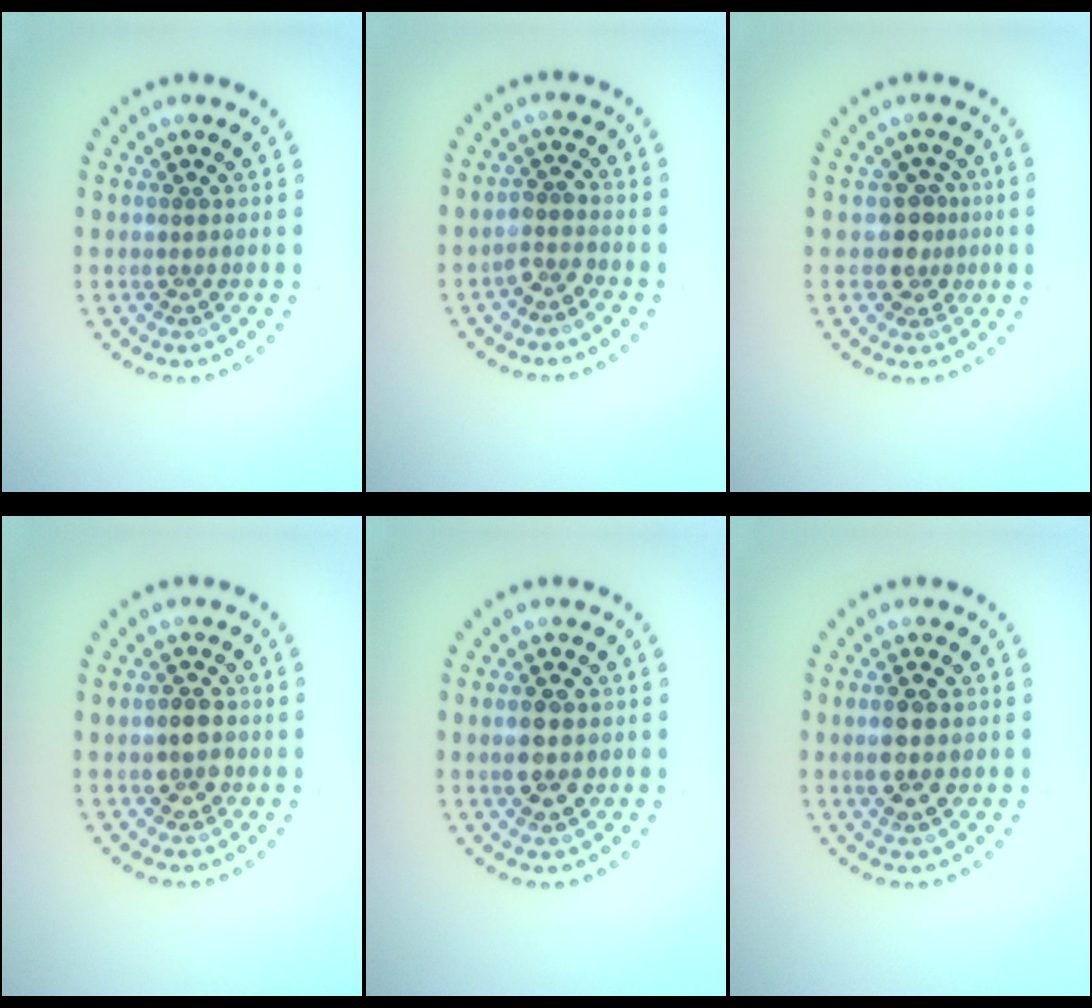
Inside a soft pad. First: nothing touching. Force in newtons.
{"total": 1.7, "press": 1.3, "slide": 1.1}
{"total": 2.5, "press": 2.2, "slide": 1.2}
{"total": 2.5, "press": 2.5, "slide": 0.4}
{"total": 3.6, "press": 3.5, "slide": 0.2}
{"total": 3.2, "press": 3.2, "slide": 0.5}